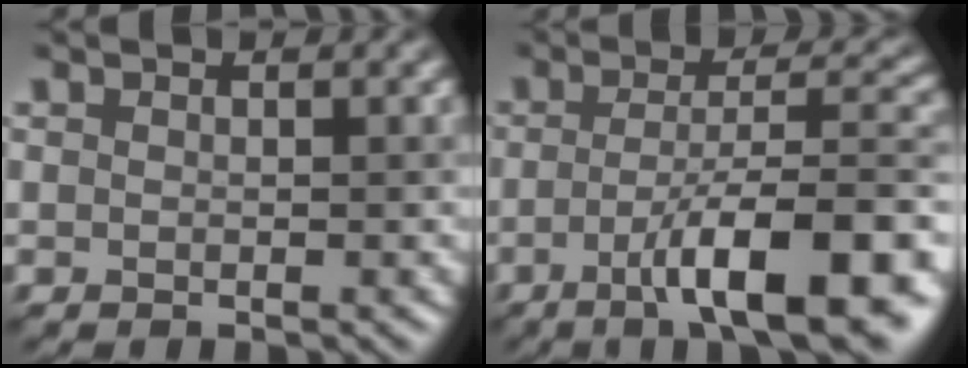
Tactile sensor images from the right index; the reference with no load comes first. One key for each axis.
{"total": 11.7, "fx": -4.7, "fy": 3.1, "fz": 10.2, "tx": -0.148, "ty": 0.001, "tz": -0.067}